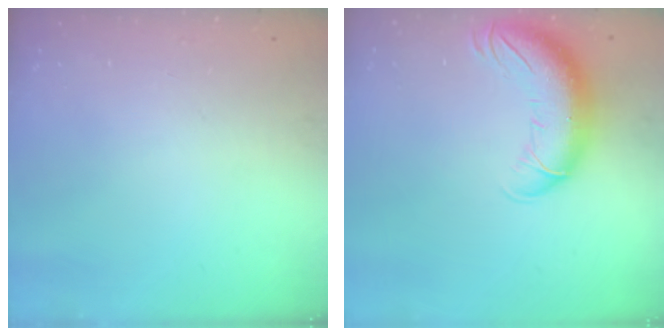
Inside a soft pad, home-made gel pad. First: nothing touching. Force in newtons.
{"total": 13.4, "press": 13.0, "slide": 3.1}